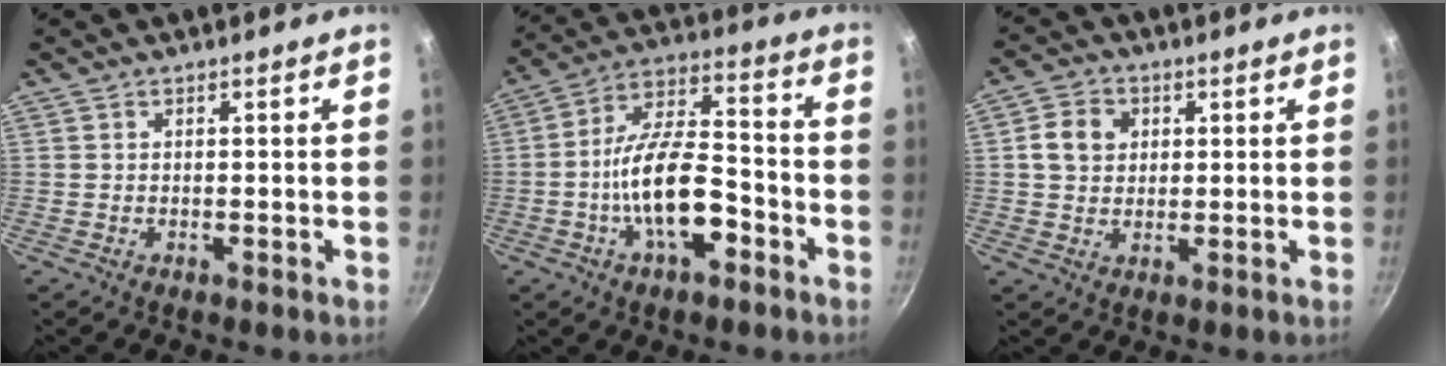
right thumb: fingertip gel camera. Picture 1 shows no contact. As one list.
[{"total": 15.0, "force": [-5.3, 6.7, 12.3], "torque": [-0.193, 0.048, -0.101]}, {"total": 6.1, "force": [1.3, 5.1, 3.0], "torque": [-0.036, 0.006, 0.016]}]